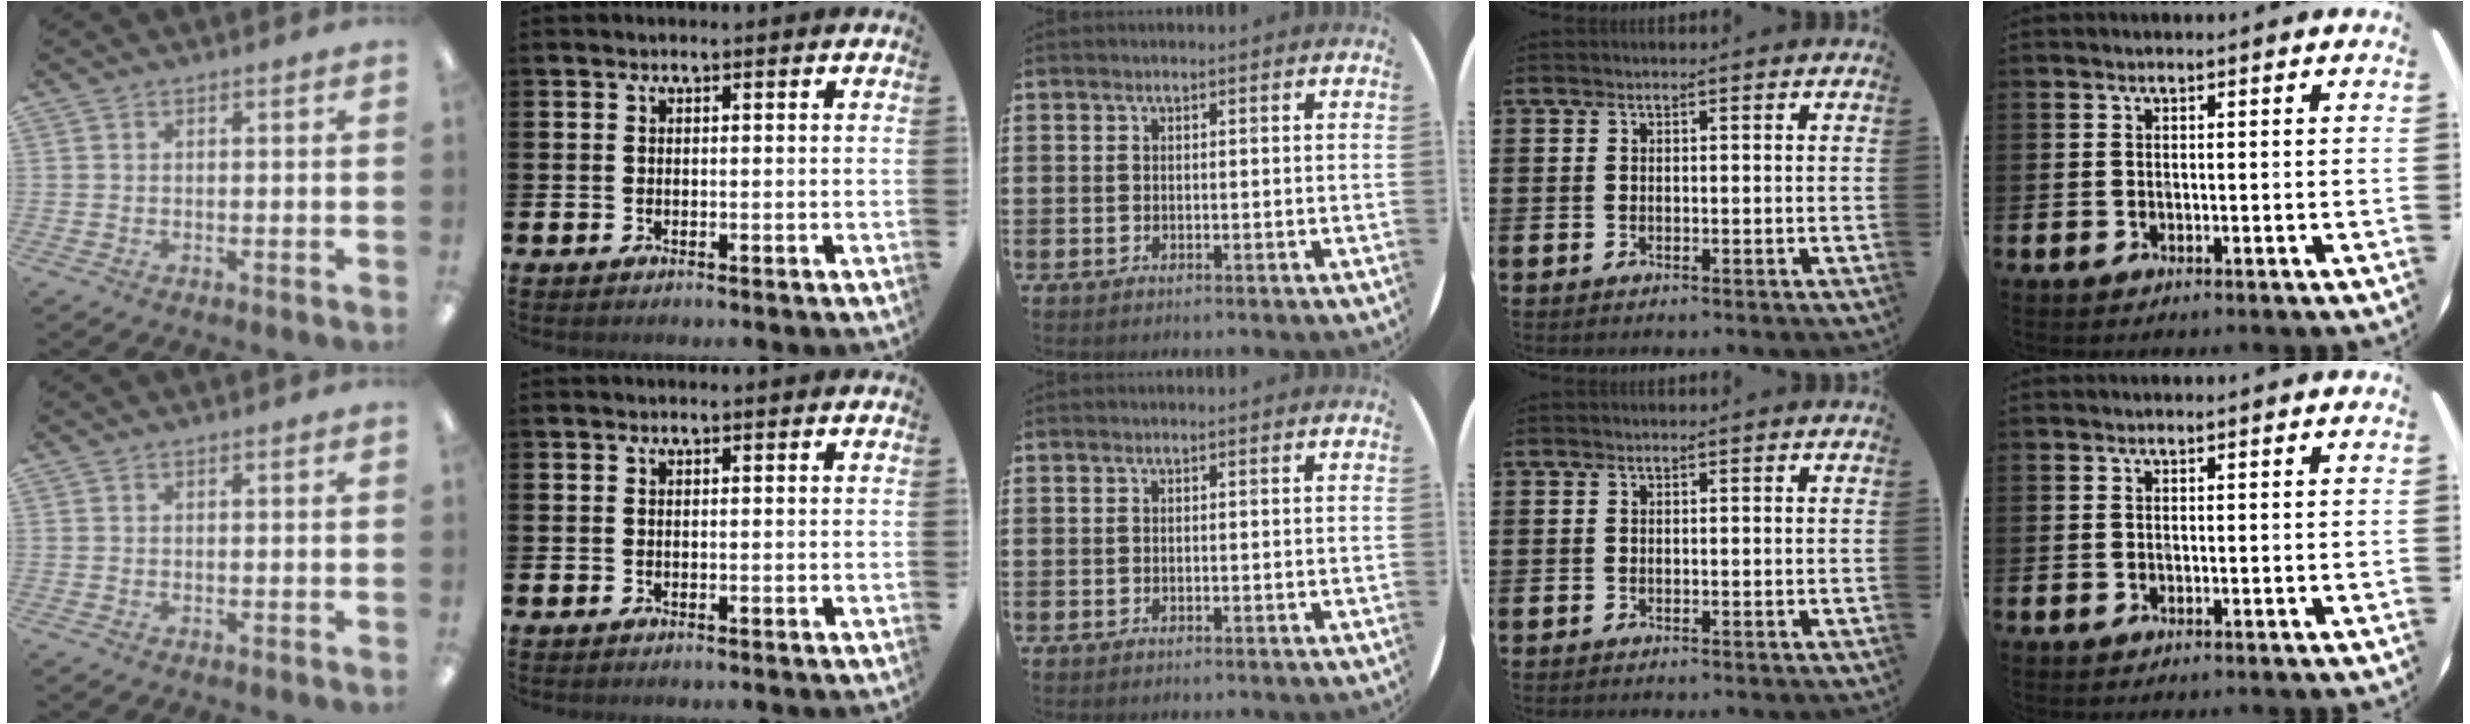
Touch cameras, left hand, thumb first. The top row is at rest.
{}